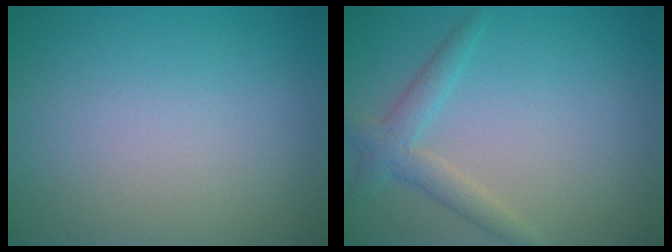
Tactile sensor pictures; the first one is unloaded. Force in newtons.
{"total": 2.6, "press": 2.6, "slide": 0.2}